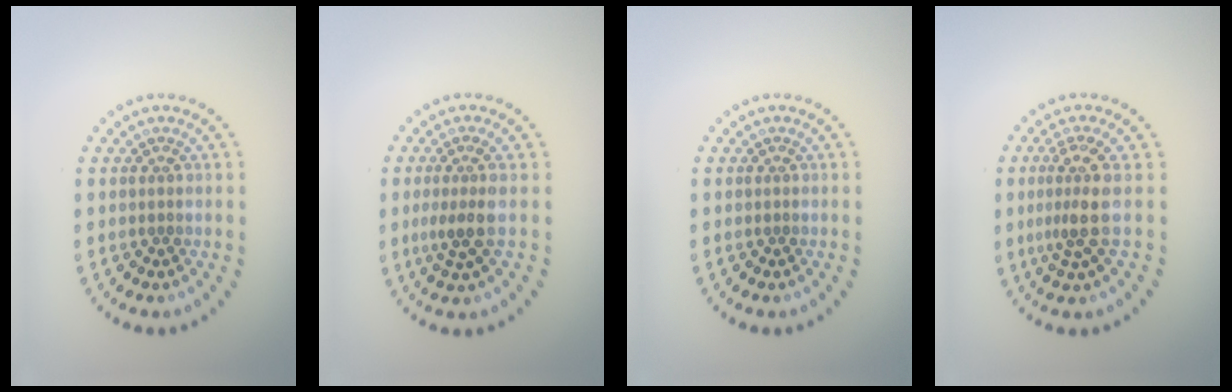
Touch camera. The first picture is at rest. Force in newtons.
{"total": 2.7, "press": 2.0, "slide": 1.7}
{"total": 0.0}
{"total": 3.0, "press": 2.2, "slide": 2.1}